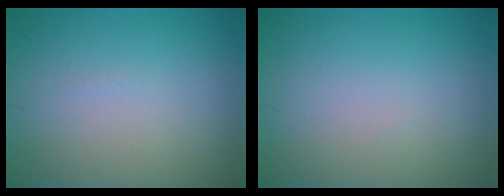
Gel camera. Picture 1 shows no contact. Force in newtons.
{"total": 0.0}